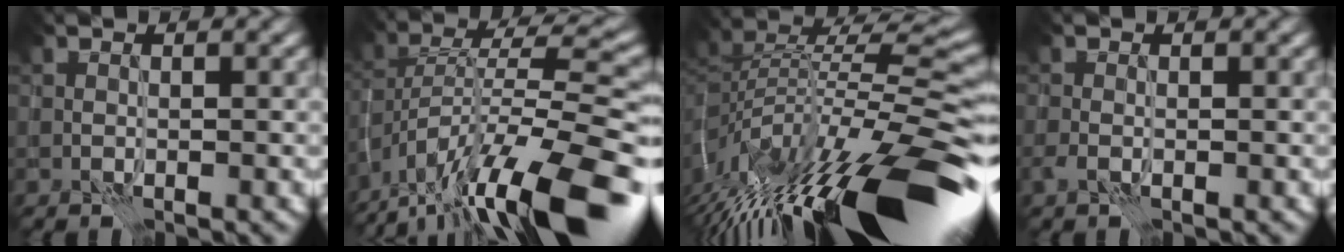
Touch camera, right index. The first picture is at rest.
{"total": 14.8, "force": [-9.6, 4.3, 10.4], "torque": [-0.181, 0.015, -0.159]}
{"total": 14.7, "force": [-6.7, 4.0, 12.5], "torque": [-0.209, 0.015, -0.114]}
{"total": 0.8, "force": [-0.3, 0.3, 0.6], "torque": [-0.013, -0.001, -0.006]}